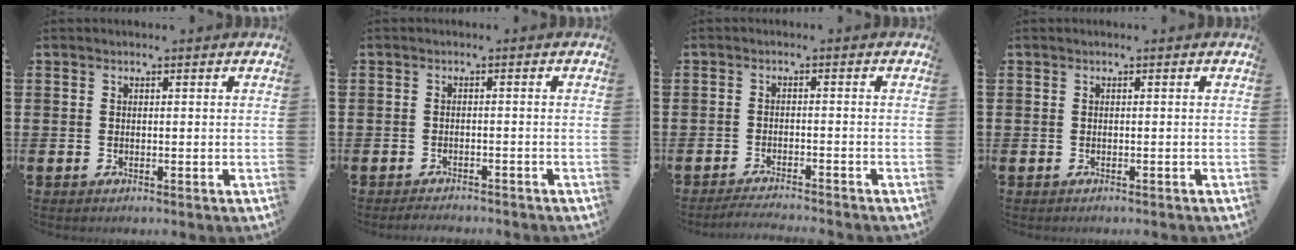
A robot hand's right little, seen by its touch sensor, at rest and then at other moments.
{"total": 1.1, "force": [-1.1, -0.1, -0.2], "torque": [0.001, 0.000, -0.023]}
{"total": 1.7, "force": [-1.7, -0.3, 0.1], "torque": [0.000, 0.001, -0.033]}
{"total": 0.0}